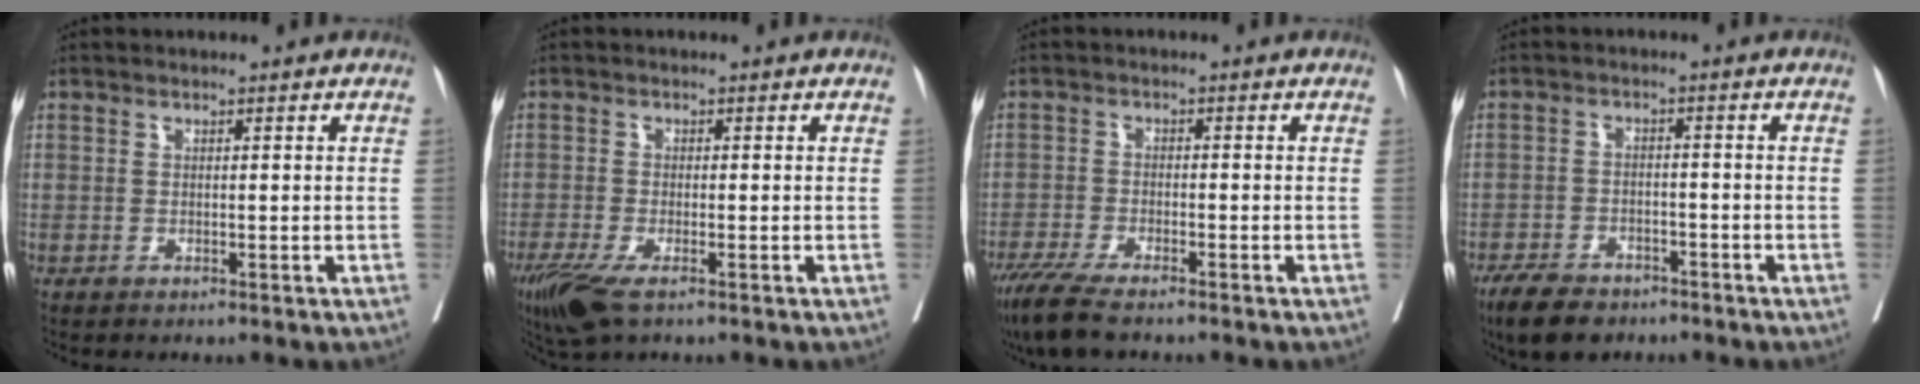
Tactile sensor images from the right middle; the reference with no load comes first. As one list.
[{"total": 5.9, "force": [-3.7, 1.5, 4.4], "torque": [-0.083, -0.016, -0.067]}, {"total": 7.3, "force": [-5.7, 1.1, 4.4], "torque": [-0.077, -0.019, -0.101]}, {"total": 7.1, "force": [-5.5, 3.1, 3.1], "torque": [-0.058, -0.005, -0.093]}]